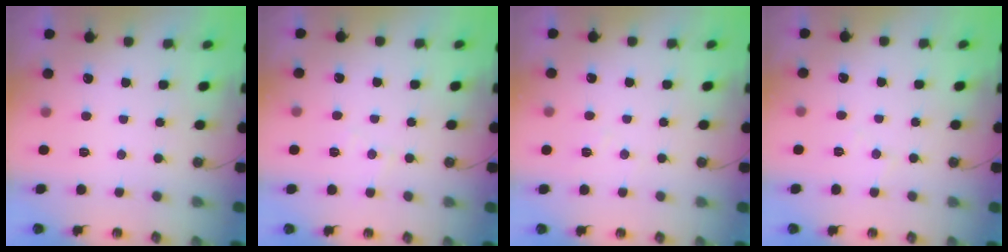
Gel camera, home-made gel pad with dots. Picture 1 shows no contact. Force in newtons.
{"total": 6.0, "press": 6.0, "slide": 0.7}
{"total": 4.9, "press": 4.9, "slide": 0.6}
{"total": 4.7, "press": 4.6, "slide": 0.9}